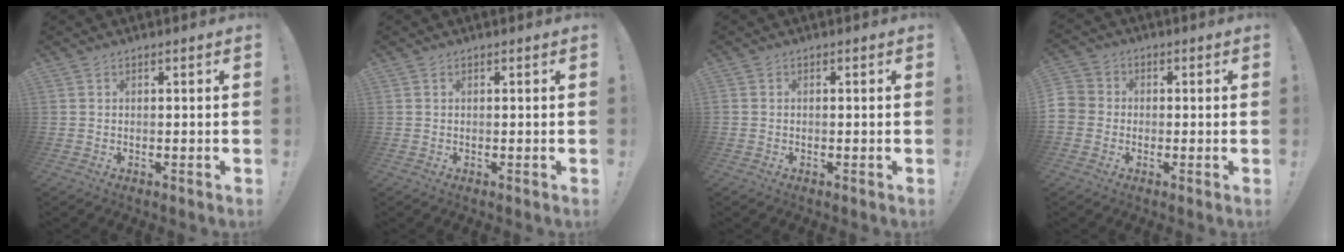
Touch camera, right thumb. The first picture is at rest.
{"total": 0.0}
{"total": 0.0}
{"total": 4.5, "force": [-1.3, 4.2, 1.1], "torque": [-0.020, 0.020, -0.024]}